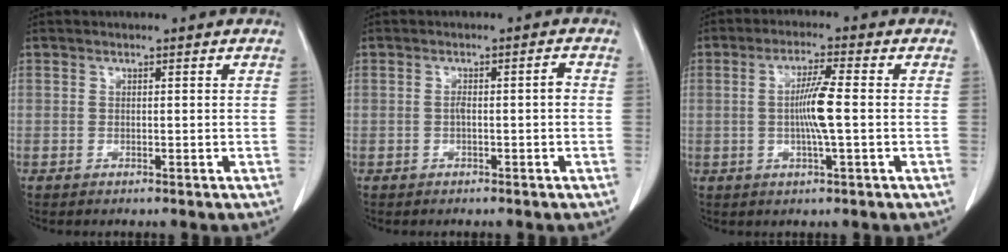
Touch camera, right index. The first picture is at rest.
{"total": 2.2, "force": [-0.4, 0.3, 2.1], "torque": [-0.034, 0.003, -0.007]}
{"total": 5.8, "force": [-0.3, -0.2, 5.8], "torque": [-0.110, -0.003, -0.009]}